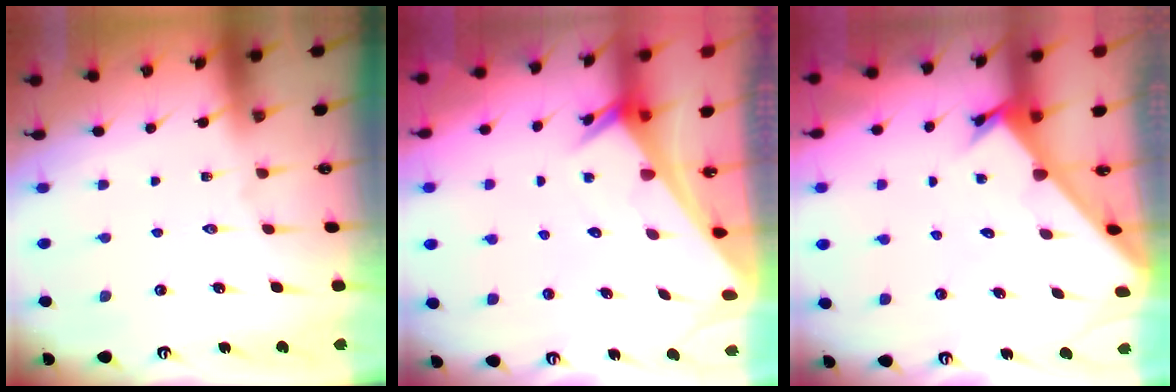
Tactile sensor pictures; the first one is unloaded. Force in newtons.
{"total": 2.7, "press": 2.7, "slide": 0.1}
{"total": 2.2, "press": 2.2, "slide": 0.2}